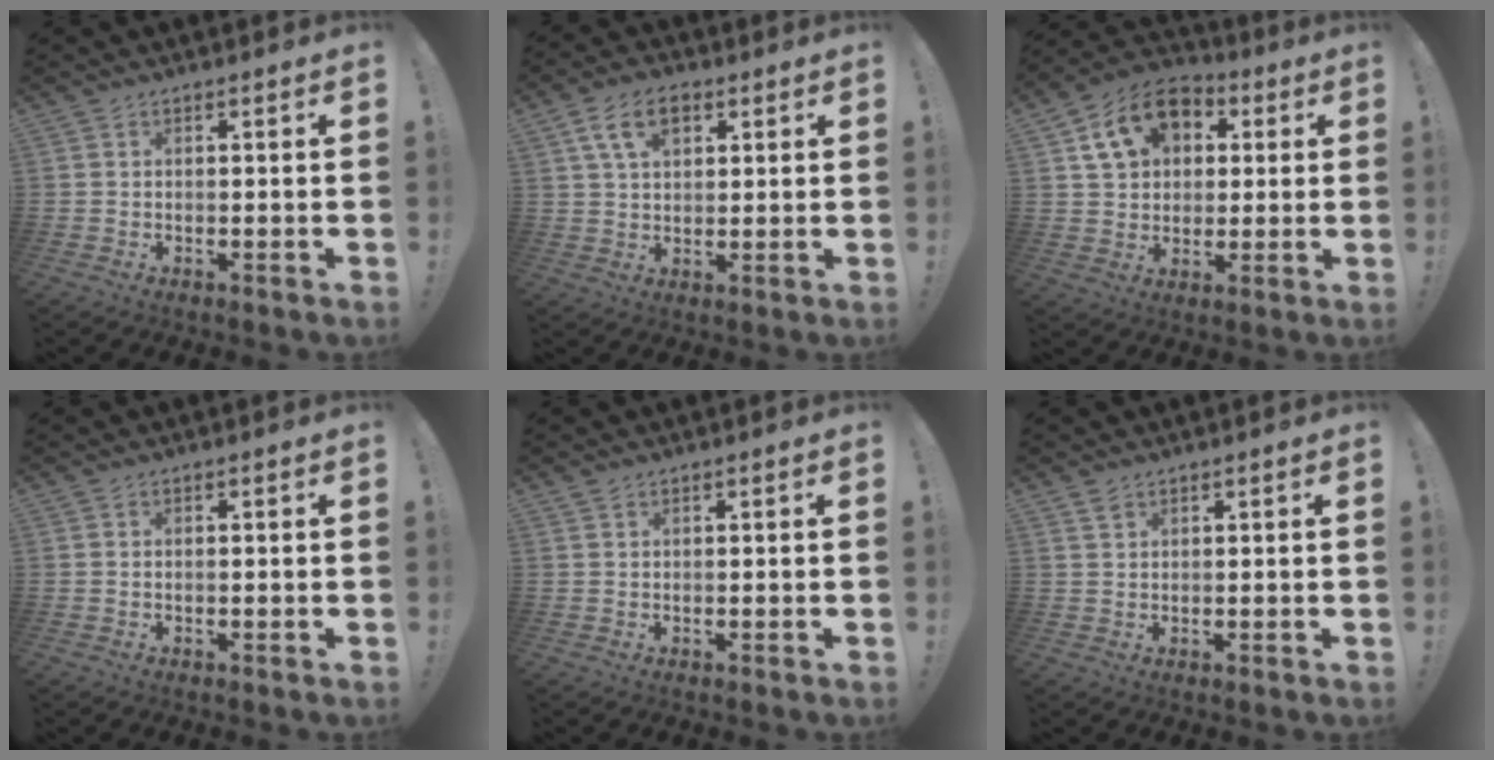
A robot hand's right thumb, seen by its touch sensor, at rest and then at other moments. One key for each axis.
{"total": 10.0, "fx": 4.3, "fy": 6.2, "fz": 6.6, "tx": -0.105, "ty": 0.005, "tz": 0.080}
{"total": 14.7, "fx": 5.5, "fy": 11.3, "fz": 7.6, "tx": -0.118, "ty": -0.007, "tz": 0.110}
{"total": 0.0}
{"total": 0.7, "fx": 0.6, "fy": 0.4, "fz": 0.1, "tx": 0.005, "ty": -0.005, "tz": 0.011}
{"total": 1.8, "fx": 1.4, "fy": 0.9, "fz": 0.7, "tx": -0.001, "ty": -0.008, "tz": 0.024}